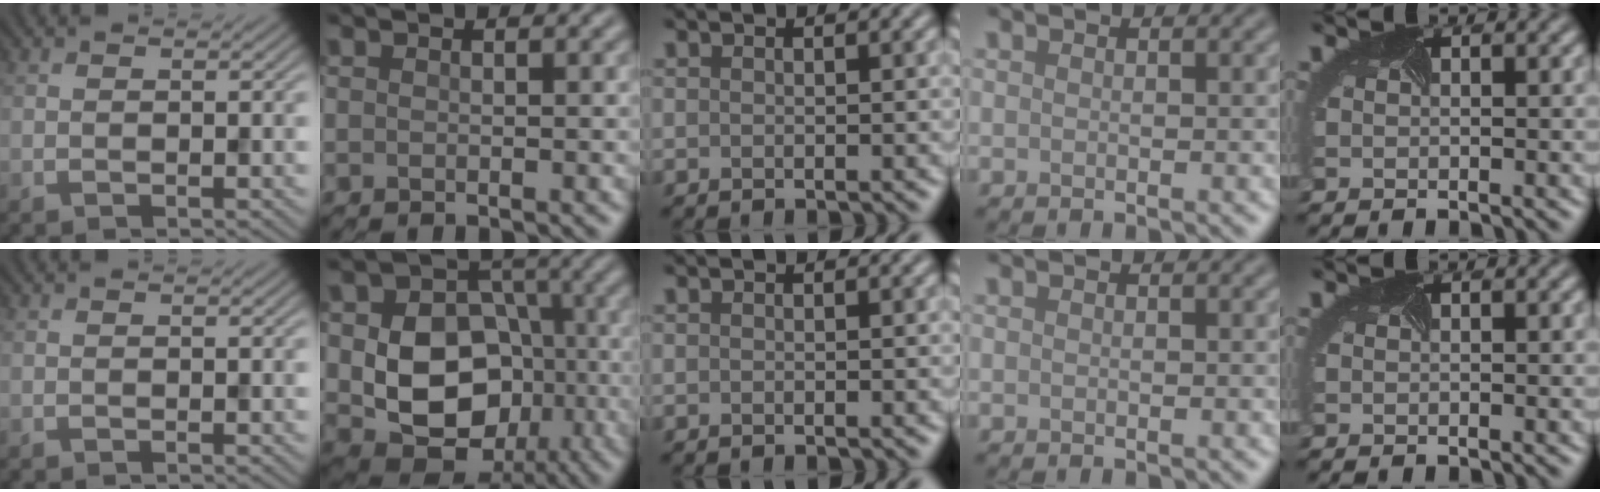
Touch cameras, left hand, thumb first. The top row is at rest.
{"index": {"total": 10.8, "force": [-1.3, 8.1, 6.9], "torque": [-0.122, -0.016, -0.026]}}